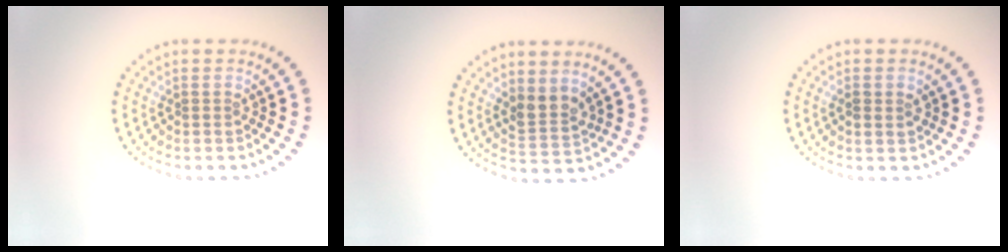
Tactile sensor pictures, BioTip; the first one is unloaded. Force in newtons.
{"total": 2.3, "press": 1.9, "slide": 1.3}
{"total": 1.4, "press": 1.3, "slide": 0.4}